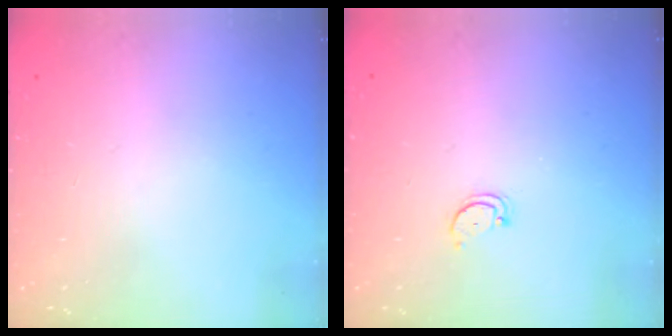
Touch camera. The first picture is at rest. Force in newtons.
{"total": 2.5, "press": 2.4, "slide": 0.5}